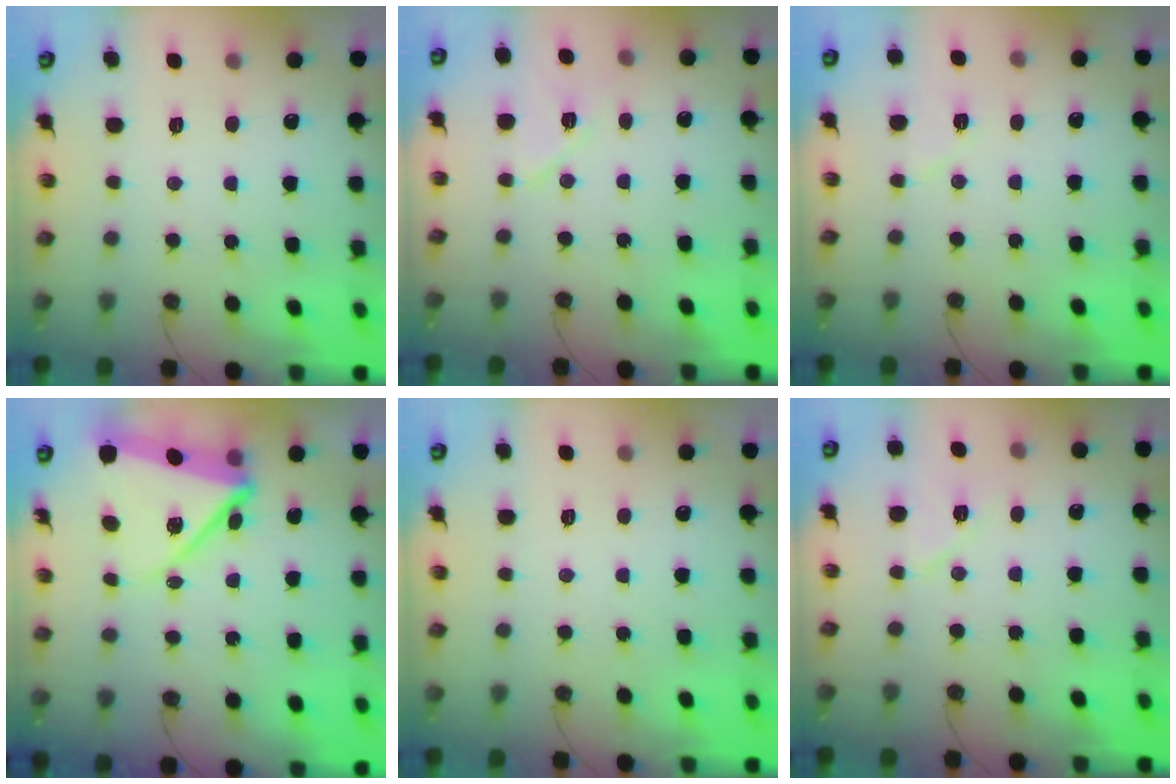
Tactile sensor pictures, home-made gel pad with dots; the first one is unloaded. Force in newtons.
{"total": 11.9, "press": 5.3, "slide": 10.7}
{"total": 6.0, "press": 5.7, "slide": 1.8}
{"total": 12.1, "press": 12.0, "slide": 1.5}
{"total": 0.0}
{"total": 7.0, "press": 7.0, "slide": 0.8}